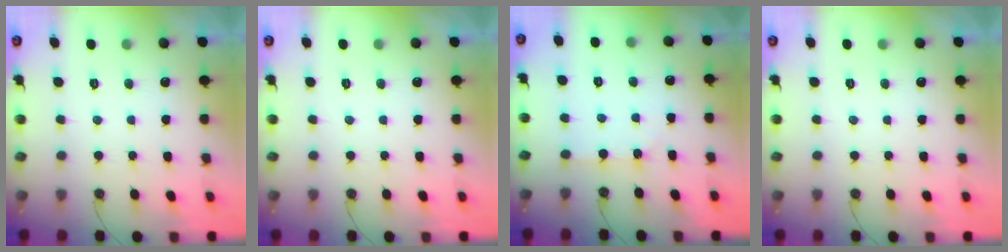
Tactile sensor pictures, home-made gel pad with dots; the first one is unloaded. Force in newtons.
{"total": 0.0}
{"total": 3.8, "press": 3.8, "slide": 0.6}
{"total": 0.0}